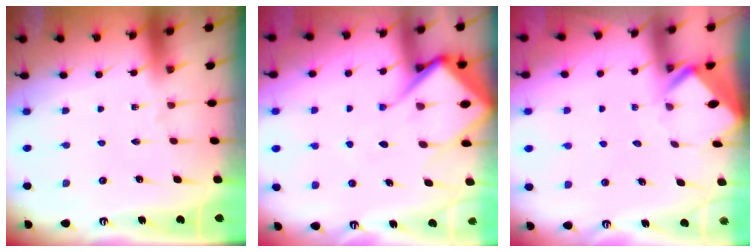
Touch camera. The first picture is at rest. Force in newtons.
{"total": 12.1, "press": 12.1, "slide": 1.3}
{"total": 3.0, "press": 3.0, "slide": 0.4}